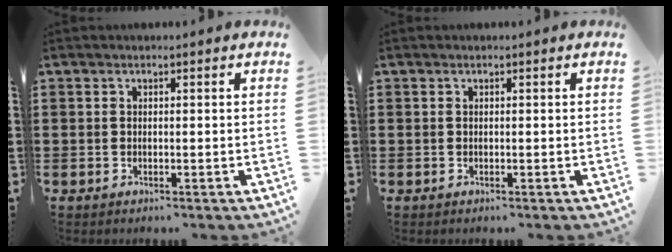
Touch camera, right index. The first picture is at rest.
{"total": 0.0}